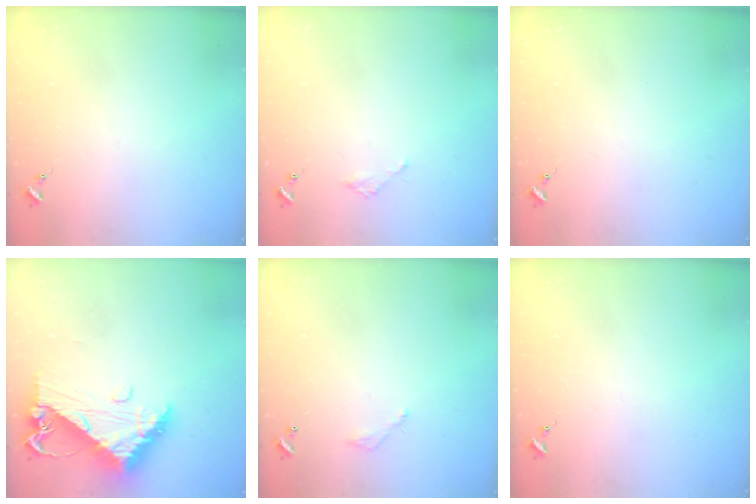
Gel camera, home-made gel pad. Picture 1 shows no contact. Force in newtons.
{"total": 1.8, "press": 1.8, "slide": 0.2}
{"total": 0.0}
{"total": 12.7, "press": 12.7, "slide": 1.3}
{"total": 3.8, "press": 3.8, "slide": 0.2}
{"total": 0.0}